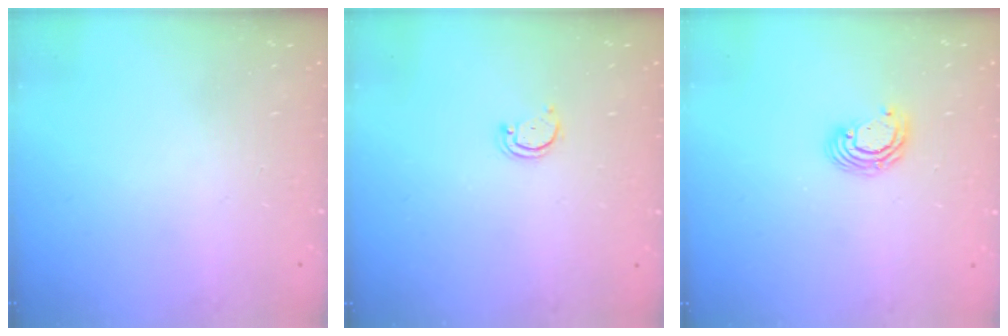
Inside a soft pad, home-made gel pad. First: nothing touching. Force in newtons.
{"total": 1.9, "press": 1.9, "slide": 0.2}
{"total": 4.9, "press": 4.8, "slide": 0.2}